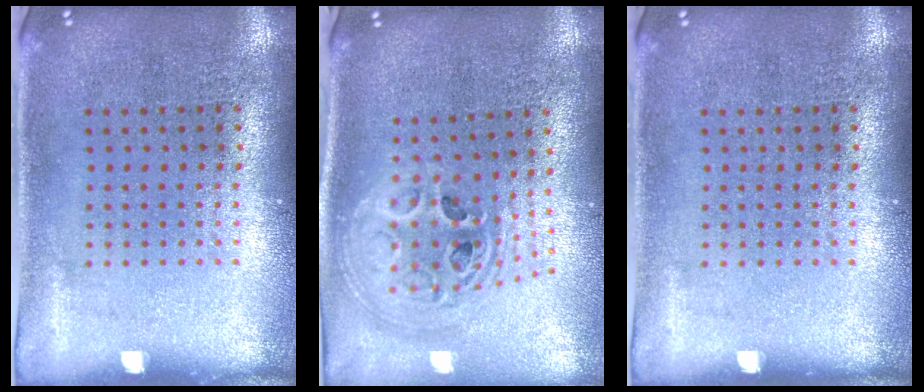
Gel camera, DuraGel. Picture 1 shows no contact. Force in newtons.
{"total": 2.3, "press": 1.8, "slide": 1.6}
{"total": 0.0}